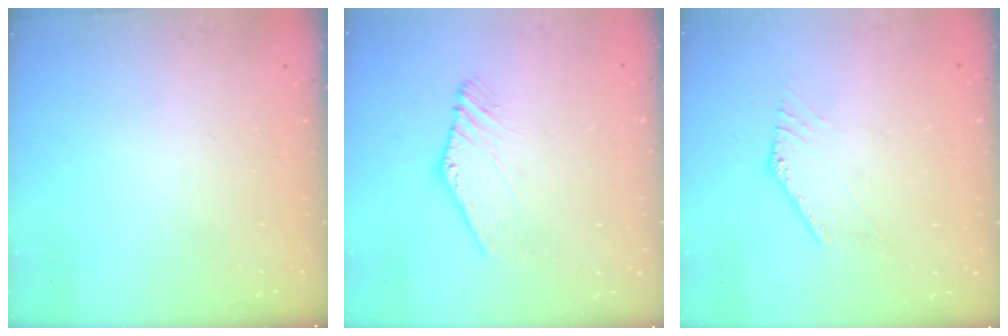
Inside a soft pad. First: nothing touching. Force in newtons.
{"total": 1.3, "press": 1.3, "slide": 0.3}
{"total": 0.8, "press": 0.8, "slide": 0.2}